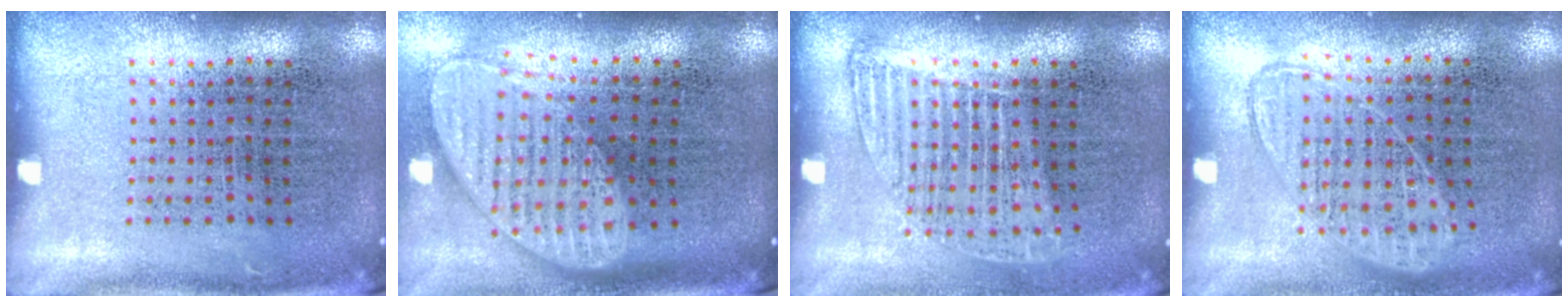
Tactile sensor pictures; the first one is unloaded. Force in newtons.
{"total": 2.0, "press": 1.5, "slide": 1.3}
{"total": 1.3, "press": 1.1, "slide": 0.7}
{"total": 1.0, "press": 0.9, "slide": 0.4}